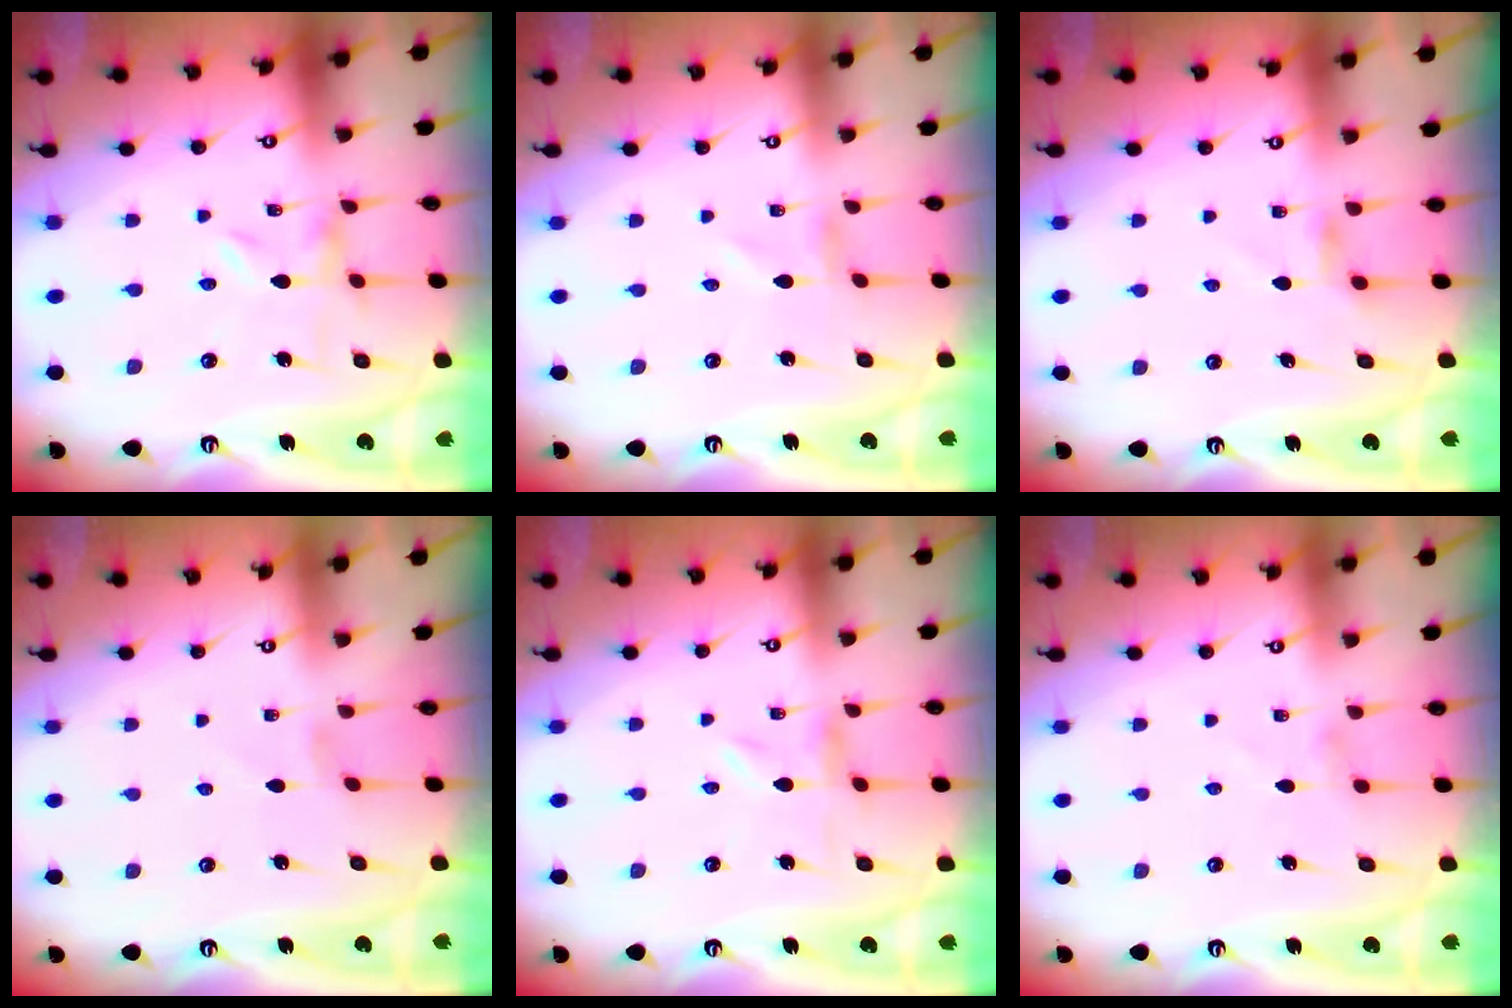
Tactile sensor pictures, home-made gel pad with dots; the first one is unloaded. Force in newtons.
{"total": 1.1, "press": 1.1, "slide": 0.1}
{"total": 4.2, "press": 4.2, "slide": 0.5}
{"total": 0.0}
{"total": 0.7, "press": 0.6, "slide": 0.3}
{"total": 1.2, "press": 1.1, "slide": 0.3}